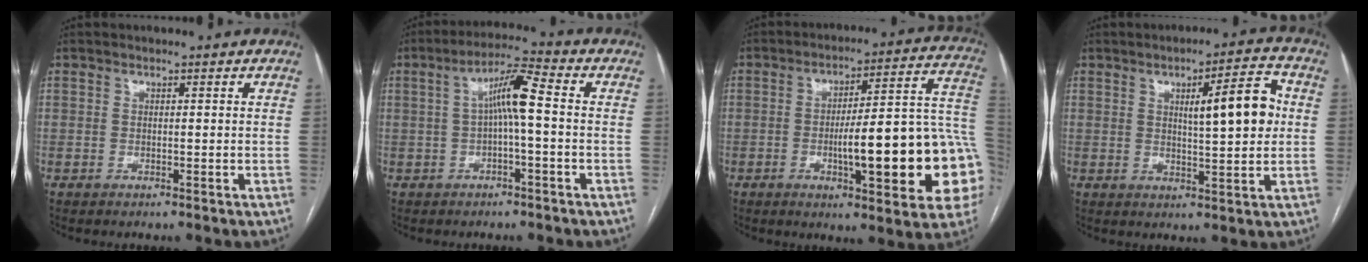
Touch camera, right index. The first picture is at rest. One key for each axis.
{"total": 6.7, "fx": 0.1, "fy": 0.5, "fz": 6.6, "tx": -0.119, "ty": 0.024, "tz": 0.002}
{"total": 22.0, "fx": -4.2, "fy": 3.8, "fz": 21.2, "tx": -0.206, "ty": 0.029, "tz": -0.048}
{"total": 9.3, "fx": 1.8, "fy": 1.6, "fz": 9.0, "tx": -0.130, "ty": 0.014, "tz": 0.029}